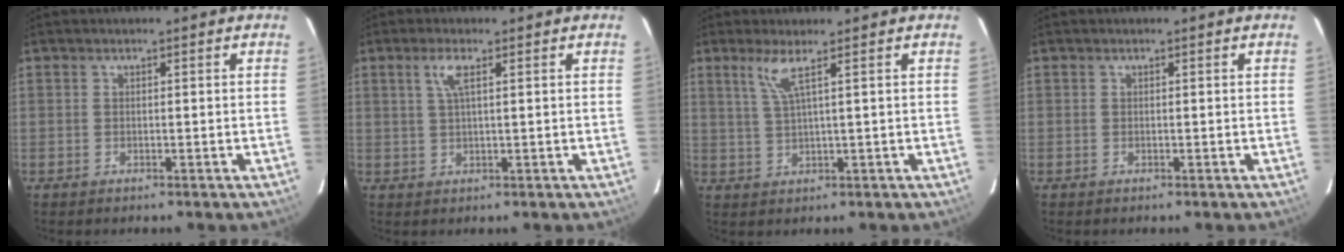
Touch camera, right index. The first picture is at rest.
{"total": 3.0, "force": [1.3, 0.3, 2.7], "torque": [-0.056, 0.003, 0.026]}
{"total": 3.6, "force": [1.9, -0.7, 2.9], "torque": [-0.059, -0.005, 0.045]}
{"total": 0.0}